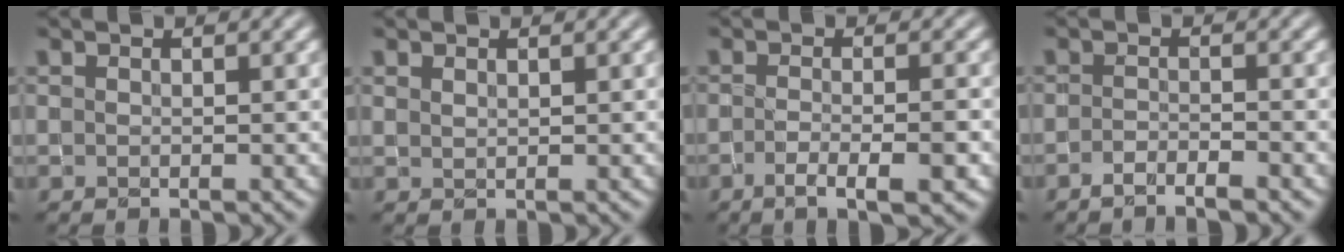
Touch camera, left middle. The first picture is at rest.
{"total": 0.6, "force": [0.5, 0.2, 0.2], "torque": [-0.008, 0.000, 0.013]}
{"total": 3.9, "force": [-1.6, 0.9, 3.4], "torque": [-0.056, -0.005, -0.028]}
{"total": 1.9, "force": [-1.5, 0.3, 1.2], "torque": [-0.020, -0.001, -0.030]}